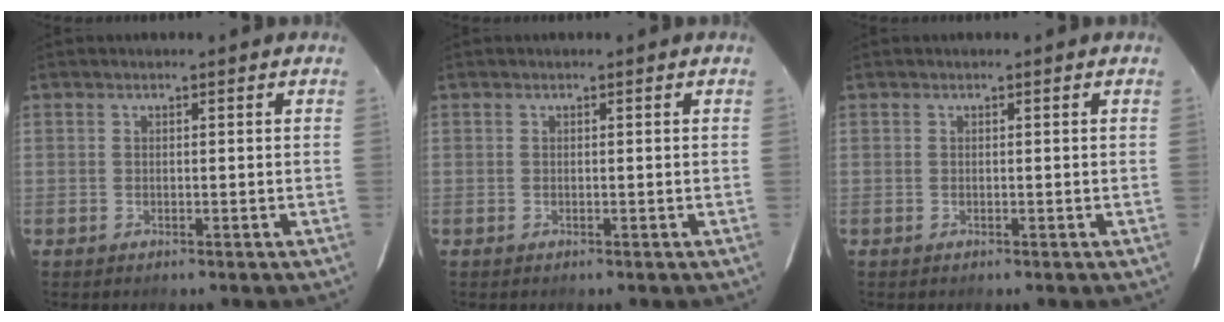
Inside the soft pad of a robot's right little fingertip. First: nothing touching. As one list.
[{"total": 0.0}, {"total": 0.0}]